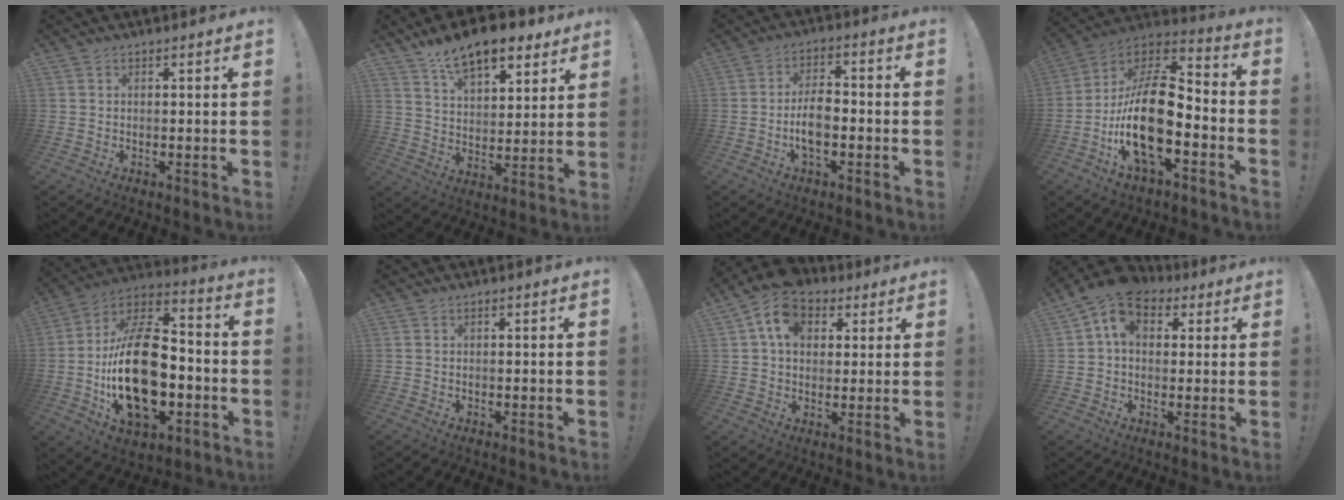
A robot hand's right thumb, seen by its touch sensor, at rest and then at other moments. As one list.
[{"total": 14.0, "force": [10.0, 6.4, 7.5], "torque": [-0.115, -0.064, 0.178]}, {"total": 7.9, "force": [-2.1, 3.8, 6.5], "torque": [-0.119, 0.004, -0.039]}, {"total": 19.9, "force": [-5.6, 9.3, 16.7], "torque": [-0.326, 0.024, -0.092]}, {"total": 27.4, "force": [-4.7, 15.9, 21.9], "torque": [-0.407, 0.034, -0.069]}, {"total": 0.0}, {"total": 12.9, "force": [5.1, 9.7, 6.8], "torque": [-0.104, -0.013, 0.097]}, {"total": 10.2, "force": [3.9, 7.4, 5.8], "torque": [-0.103, -0.004, 0.078]}]